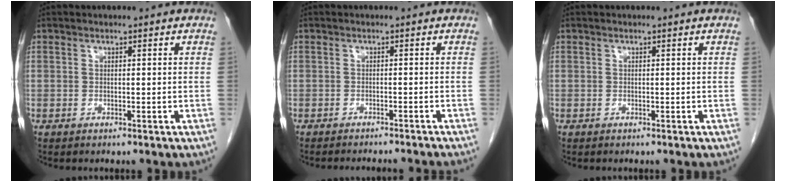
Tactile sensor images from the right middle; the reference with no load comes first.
{"total": 7.9, "force": [-7.3, -0.1, 2.9], "torque": [-0.022, -0.014, -0.087]}
{"total": 0.0}